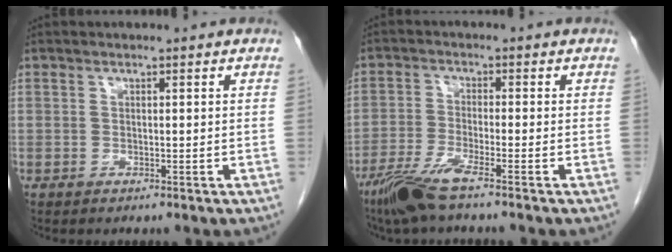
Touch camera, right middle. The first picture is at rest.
{"total": 6.0, "force": [-4.3, 0.0, 4.1], "torque": [-0.091, -0.018, -0.090]}